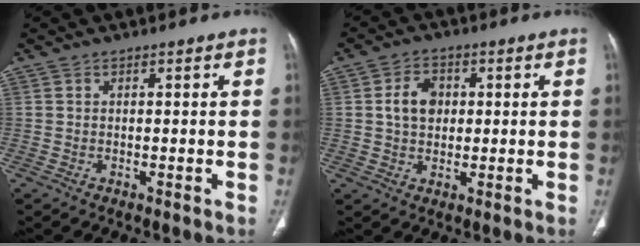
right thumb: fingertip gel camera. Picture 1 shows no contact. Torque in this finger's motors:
{"motor_torque": [0.25, 1.76, 0.91, -0.12, 0.03]}